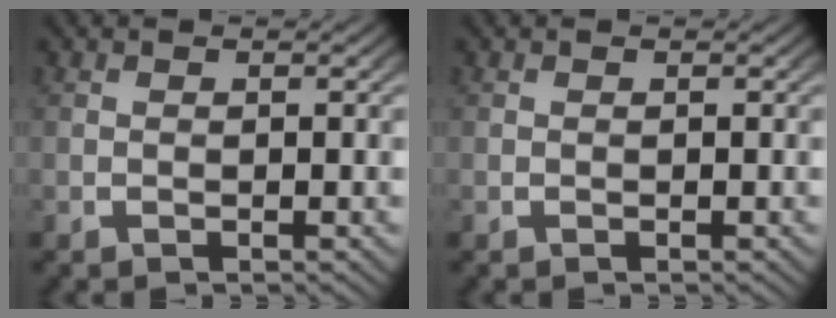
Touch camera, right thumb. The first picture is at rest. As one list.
[{"total": 0.0}]